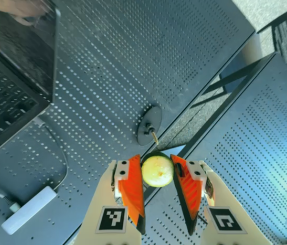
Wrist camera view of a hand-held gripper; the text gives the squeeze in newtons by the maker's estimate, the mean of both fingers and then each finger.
{"total": 8.0, "left": 7.7, "right": 8.3}